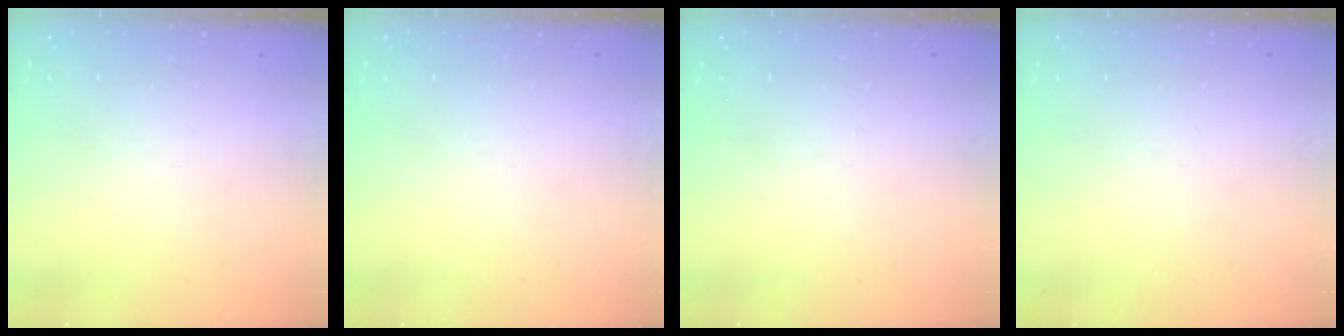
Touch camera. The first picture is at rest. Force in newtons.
{"total": 0.0}
{"total": 2.7, "press": 2.7, "slide": 0.3}
{"total": 0.0}